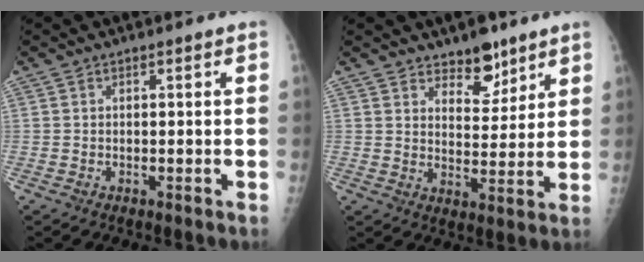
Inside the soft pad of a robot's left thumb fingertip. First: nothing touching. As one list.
[{"total": 7.2, "force": [5.4, 3.6, 3.1], "torque": [-0.016, -0.041, 0.087]}]